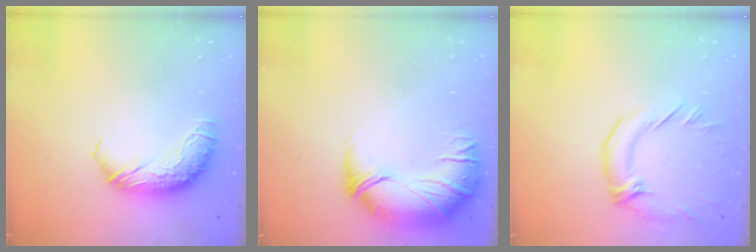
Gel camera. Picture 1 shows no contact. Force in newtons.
{"total": 2.7, "press": 1.3, "slide": 2.4}
{"total": 2.1, "press": 1.4, "slide": 1.6}